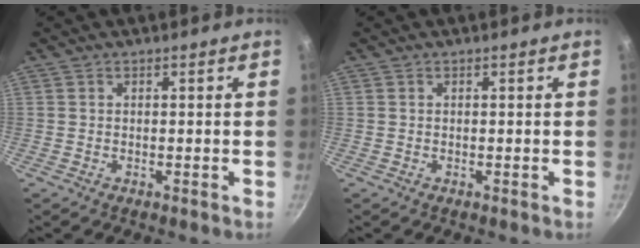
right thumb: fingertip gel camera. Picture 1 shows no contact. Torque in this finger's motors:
{"motor_torque": [0.00, 0.00, -0.04, 0.43, 0.03]}